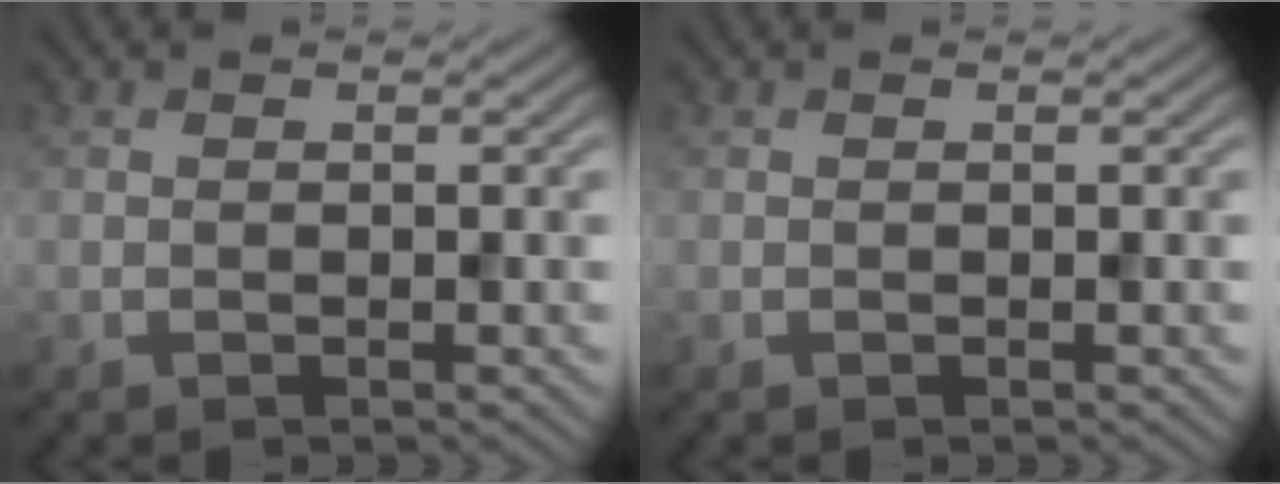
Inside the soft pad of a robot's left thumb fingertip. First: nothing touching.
{"total": 0.0}